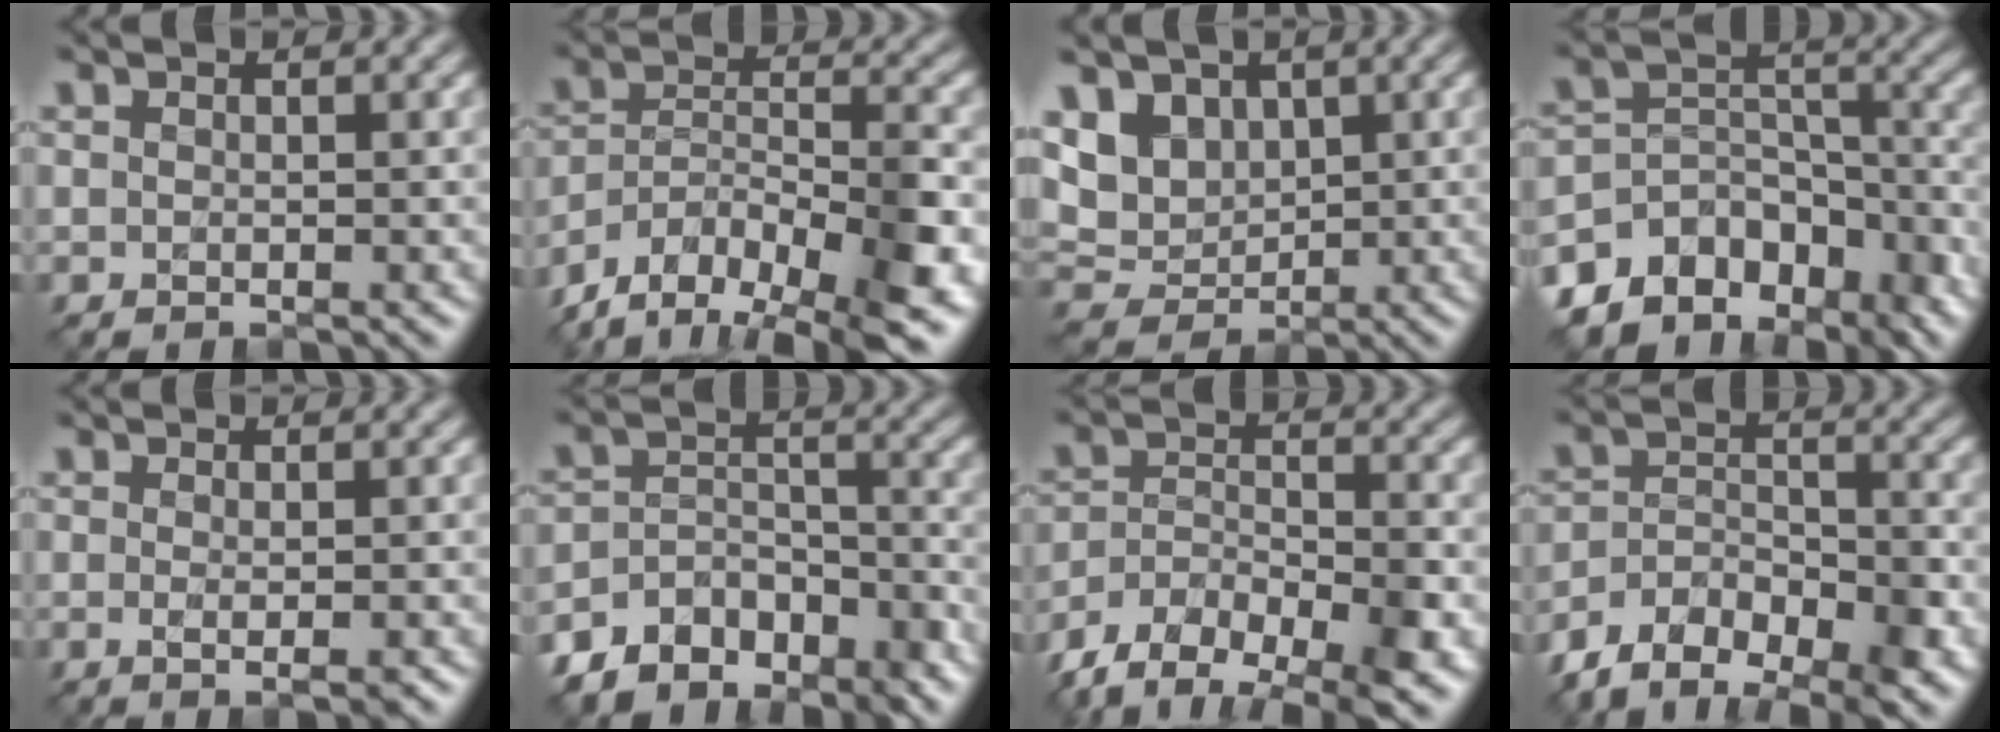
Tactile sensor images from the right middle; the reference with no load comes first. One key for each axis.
{"total": 11.5, "fx": -8.0, "fy": 5.1, "fz": 6.6, "tx": -0.114, "ty": 0.000, "tz": -0.132}
{"total": 6.1, "fx": 2.3, "fy": 4.7, "fz": 3.1, "tx": -0.072, "ty": 0.014, "tz": 0.038}
{"total": 11.6, "fx": -8.8, "fy": 6.8, "fz": 3.3, "tx": -0.057, "ty": 0.017, "tz": -0.131}
{"total": 1.7, "fx": -0.3, "fy": 0.3, "fz": 1.7, "tx": -0.028, "ty": -0.005, "tz": -0.006}
{"total": 8.0, "fx": -6.4, "fy": 4.0, "fz": 2.4, "tx": -0.031, "ty": 0.004, "tz": -0.107}
{"total": 9.6, "fx": -6.8, "fy": 4.2, "fz": 5.3, "tx": -0.090, "ty": -0.007, "tz": -0.122}
{"total": 8.8, "fx": -6.2, "fy": 4.2, "fz": 4.6, "tx": -0.077, "ty": -0.004, "tz": -0.112}